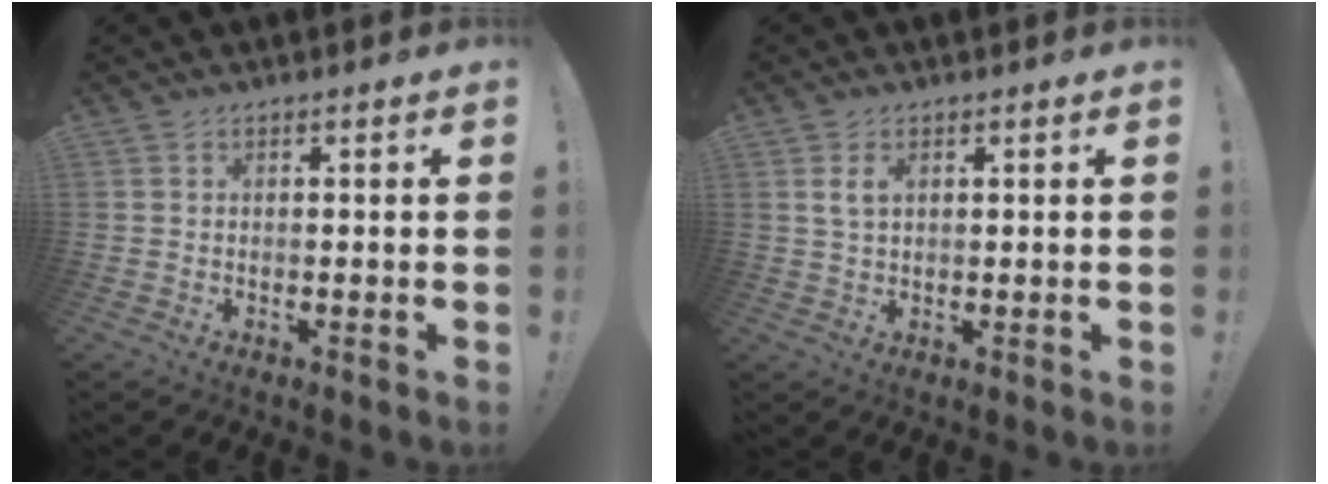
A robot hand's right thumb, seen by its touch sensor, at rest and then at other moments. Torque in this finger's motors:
{"motor_torque": [0.04, 0.04, 0.18, 0.31, 0.10]}